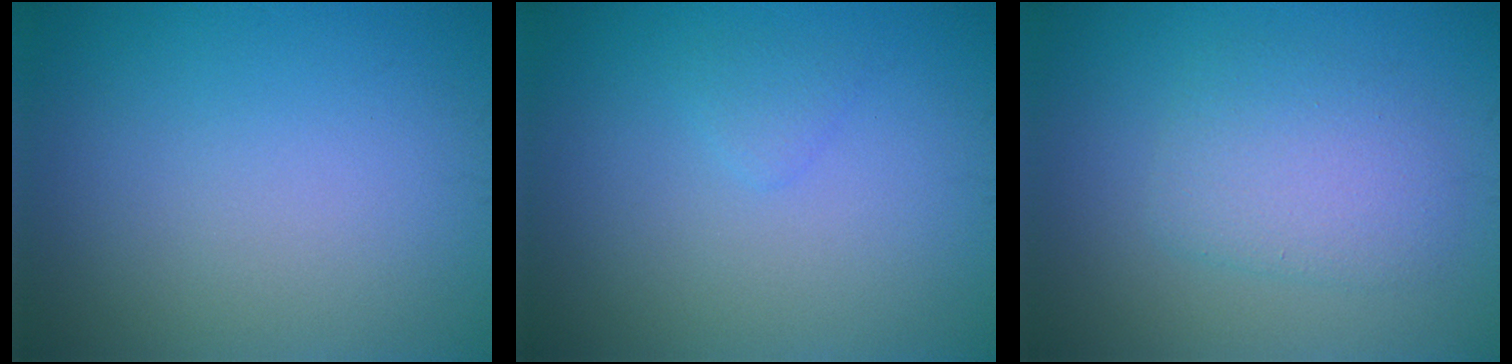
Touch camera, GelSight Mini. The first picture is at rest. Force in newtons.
{"total": 0.9, "press": 0.9, "slide": 0.1}
{"total": 3.6, "press": 3.6, "slide": 0.2}